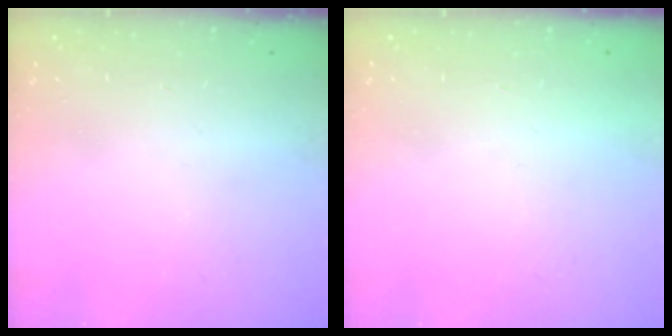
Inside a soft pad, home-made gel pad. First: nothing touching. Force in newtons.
{"total": 1.7, "press": 1.7, "slide": 0.1}